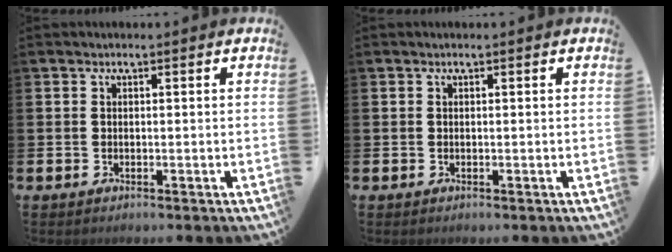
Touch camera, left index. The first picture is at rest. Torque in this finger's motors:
{"motor_torque": [-0.05, 0.01, -0.03, -0.01]}